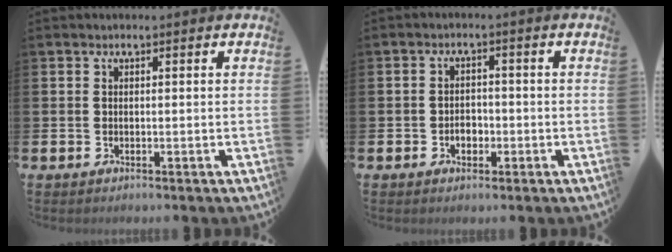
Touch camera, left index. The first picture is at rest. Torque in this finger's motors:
{"motor_torque": [0.38, 0.11, 0.04, 0.02]}